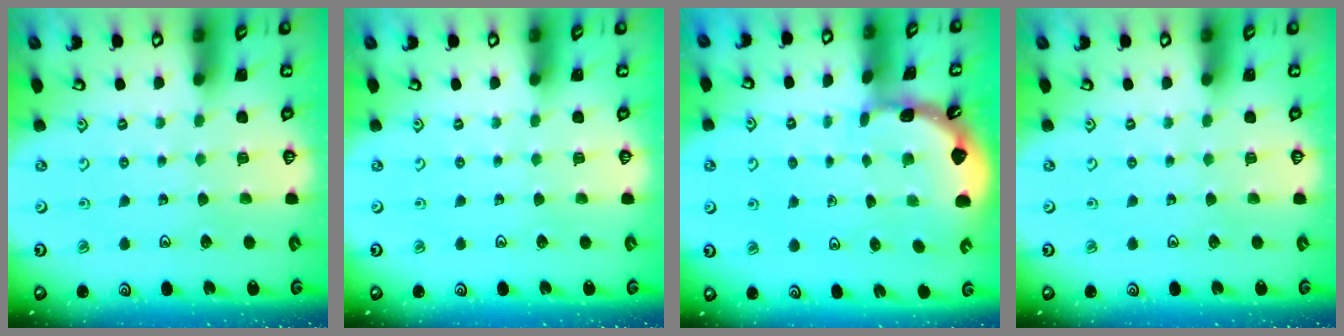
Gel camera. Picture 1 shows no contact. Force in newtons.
{"total": 0.0}
{"total": 1.7, "press": 1.7, "slide": 0.1}
{"total": 0.0}